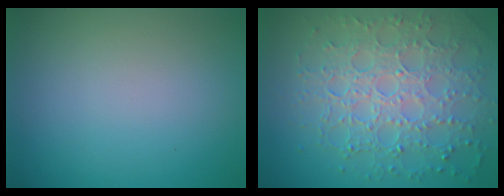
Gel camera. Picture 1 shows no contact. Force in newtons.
{"total": 8.0, "press": 5.6, "slide": 5.7}